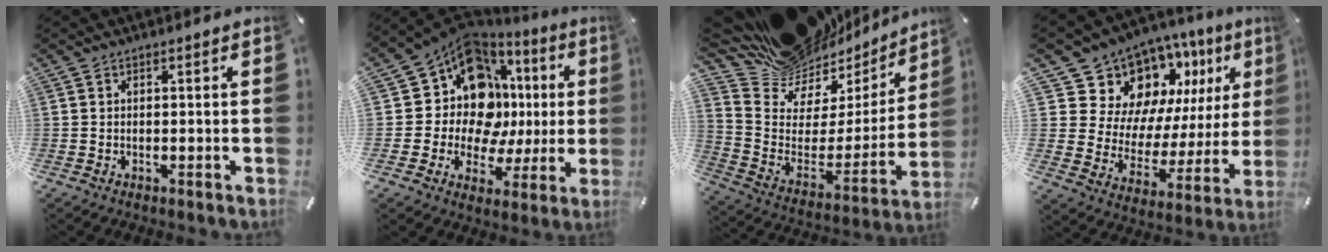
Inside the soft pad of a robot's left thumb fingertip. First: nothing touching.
{"total": 16.0, "force": [5.6, 12.5, 8.4], "torque": [-0.149, -0.072, 0.111]}
{"total": 16.1, "force": [14.5, 7.0, 0.9], "torque": [-0.027, -0.145, 0.262]}
{"total": 14.3, "force": [10.6, 9.0, 3.2], "torque": [-0.053, -0.114, 0.198]}